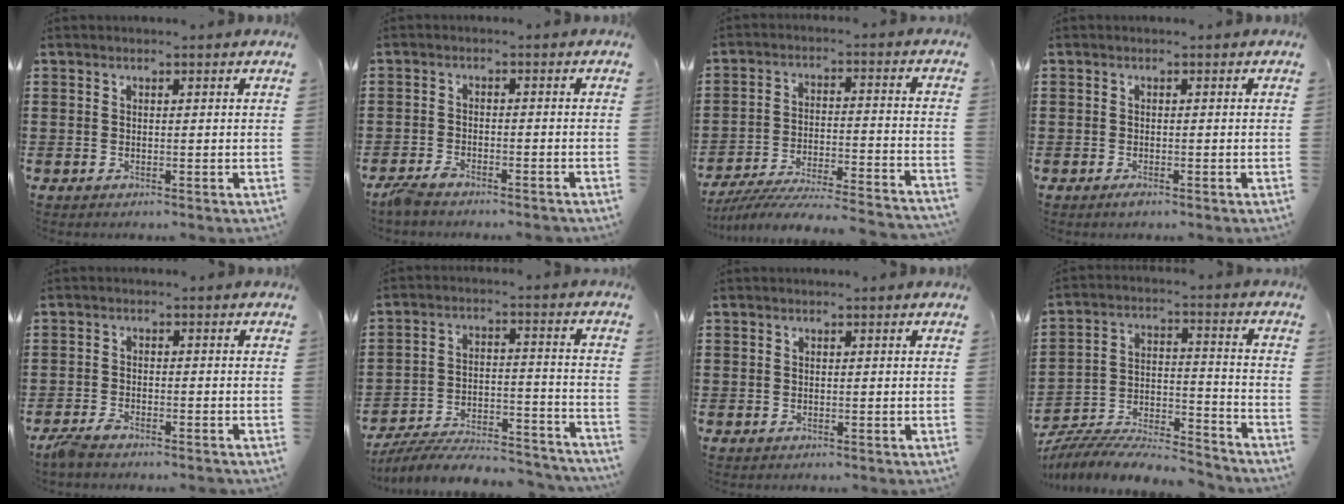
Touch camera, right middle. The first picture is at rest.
{"total": 2.7, "force": [-2.5, 0.3, 0.9], "torque": [-0.033, -0.003, -0.054]}
{"total": 6.6, "force": [-6.2, 0.0, 2.0], "torque": [-0.039, -0.009, -0.126]}
{"total": 0.7, "force": [-0.5, 0.1, 0.3], "torque": [-0.009, -0.007, -0.009]}
{"total": 2.7, "force": [-2.5, 0.2, 1.0], "torque": [-0.035, -0.004, -0.054]}
{"total": 7.5, "force": [-7.1, 0.8, 2.3], "torque": [-0.038, 0.006, -0.141]}
{"total": 0.8, "force": [-0.5, 0.7, 0.0], "torque": [0.000, 0.004, -0.012]}
{"total": 9.0, "force": [-8.8, 1.2, 1.8], "torque": [-0.020, 0.020, -0.171]}